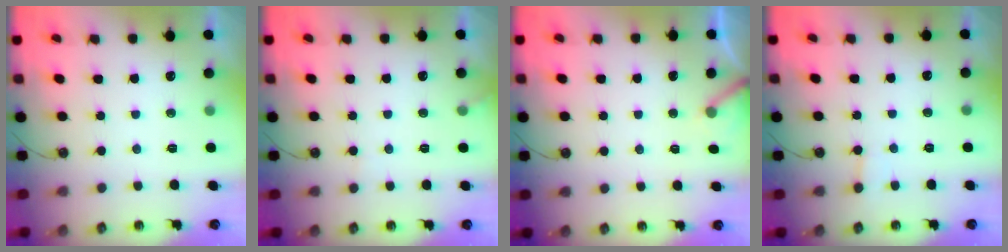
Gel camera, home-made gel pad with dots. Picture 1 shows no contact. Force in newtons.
{"total": 5.2, "press": 5.2, "slide": 0.3}
{"total": 4.1, "press": 4.1, "slide": 0.1}
{"total": 2.4, "press": 2.4, "slide": 0.3}